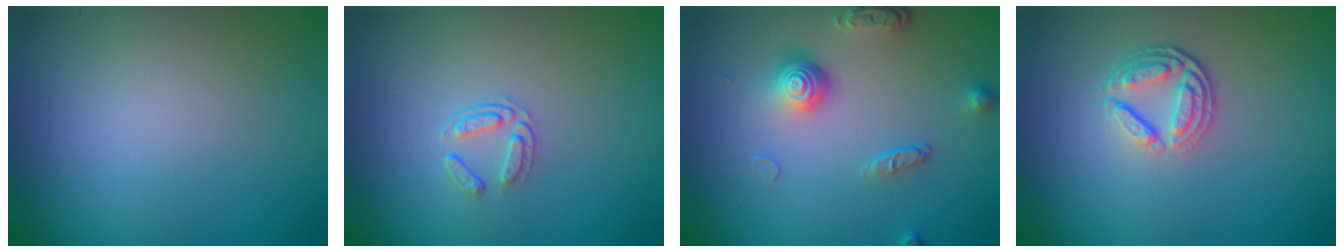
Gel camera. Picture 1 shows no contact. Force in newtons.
{"total": 1.6, "press": 1.0, "slide": 1.2}
{"total": 4.2, "press": 3.0, "slide": 2.9}
{"total": 3.7, "press": 2.7, "slide": 2.4}